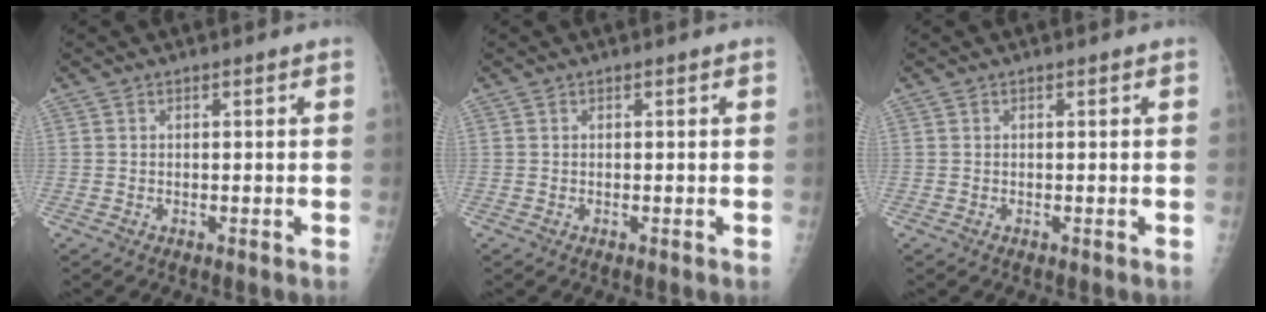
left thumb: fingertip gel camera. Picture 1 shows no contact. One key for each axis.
{"total": 0.0}
{"total": 0.0}